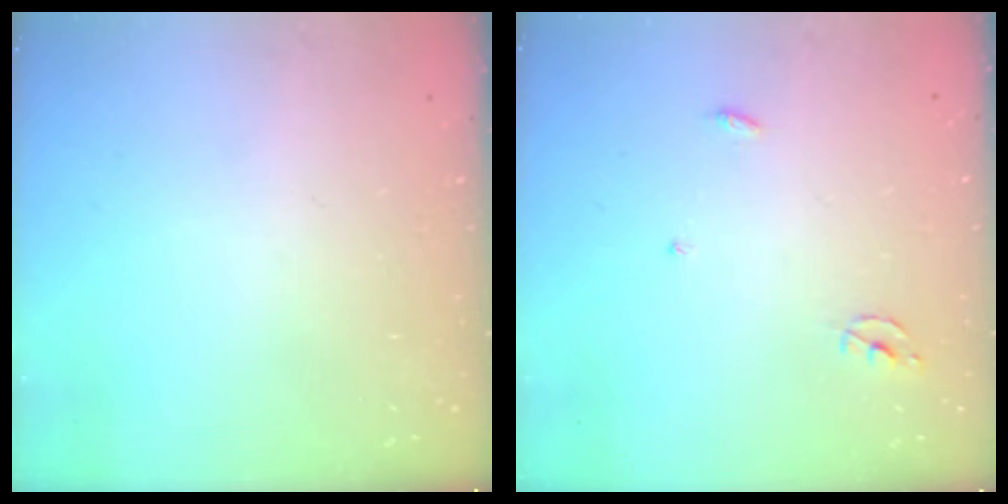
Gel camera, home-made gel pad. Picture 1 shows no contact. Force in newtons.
{"total": 2.3, "press": 2.3, "slide": 0.1}